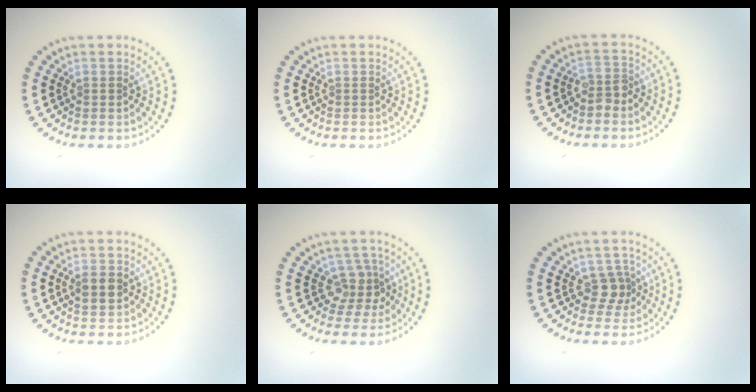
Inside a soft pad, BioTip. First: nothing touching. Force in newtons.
{"total": 0.0}
{"total": 1.7, "press": 1.5, "slide": 0.8}
{"total": 2.6, "press": 2.6, "slide": 0.1}
{"total": 2.8, "press": 2.1, "slide": 1.8}
{"total": 2.1, "press": 1.5, "slide": 1.5}